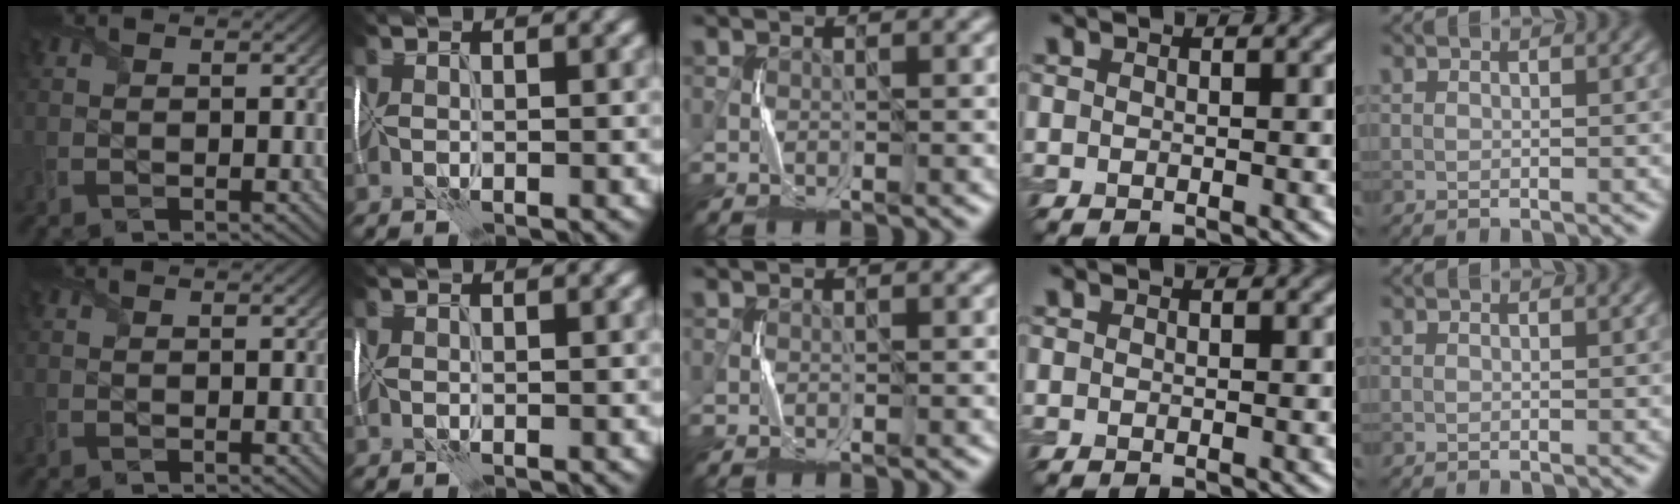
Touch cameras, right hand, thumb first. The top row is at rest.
{}